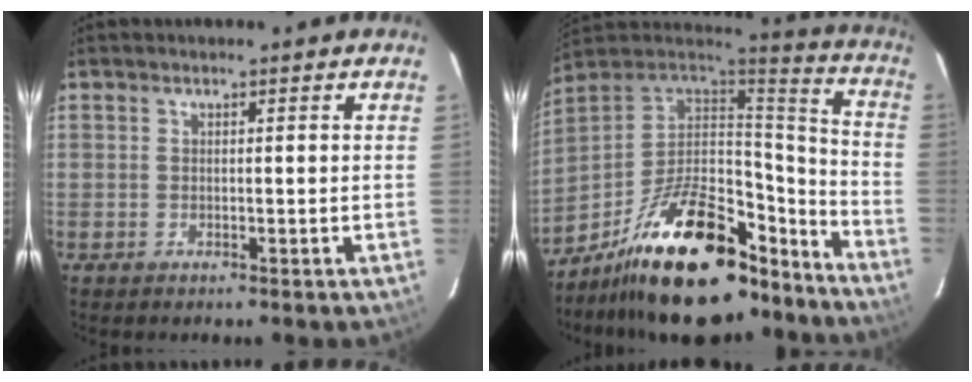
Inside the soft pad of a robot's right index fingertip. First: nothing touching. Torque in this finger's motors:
{"motor_torque": [1.13, -1.01, 0.90, 0.21]}